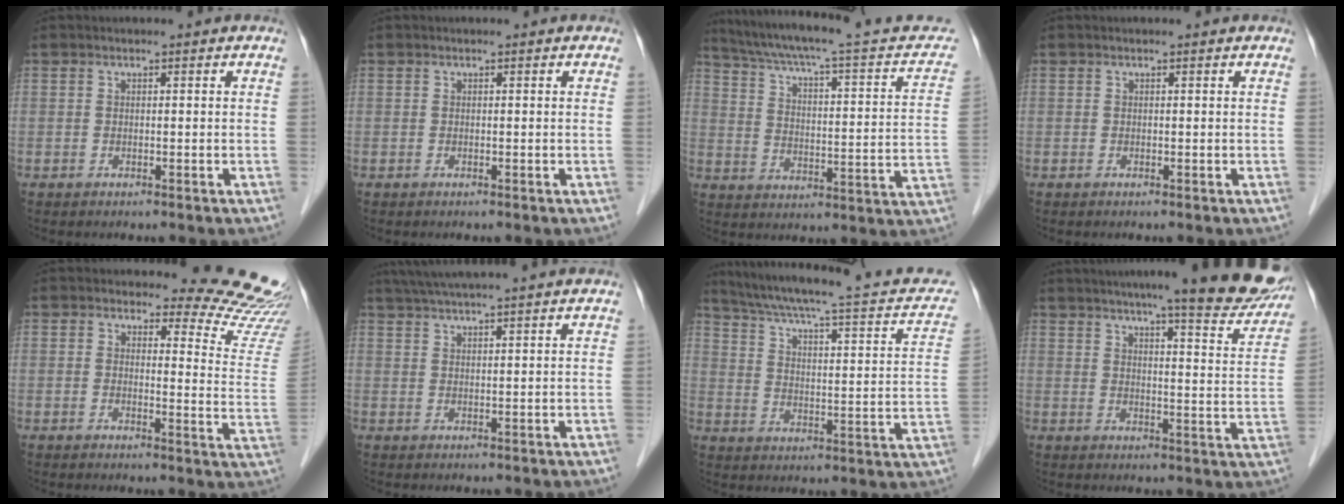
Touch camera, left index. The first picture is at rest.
{"total": 0.0}
{"total": 24.6, "force": [21.3, 2.8, 11.9], "torque": [-0.176, -0.012, 0.276]}
{"total": 0.0}
{"total": 13.0, "force": [12.9, 1.1, 1.3], "torque": [0.011, -0.124, 0.112]}
{"total": 13.4, "force": [11.8, -0.5, 6.4], "torque": [-0.115, 0.041, 0.164]}
{"total": 25.8, "force": [23.0, 2.5, 11.4], "torque": [-0.171, -0.026, 0.300]}
{"total": 19.7, "force": [16.4, 1.7, 10.8], "torque": [-0.138, -0.026, 0.199]}